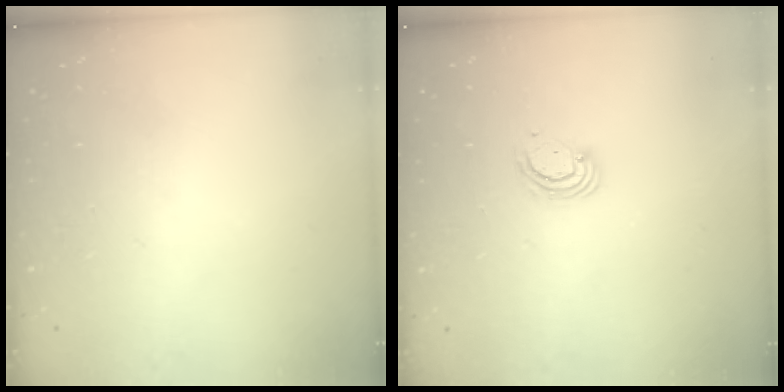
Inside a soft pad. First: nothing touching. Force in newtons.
{"total": 2.8, "press": 2.8, "slide": 0.3}